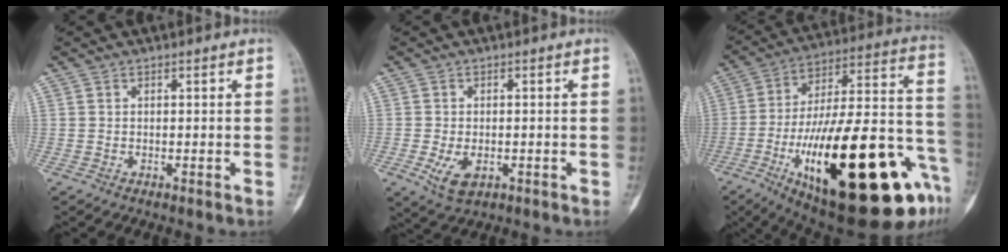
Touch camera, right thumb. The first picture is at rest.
{"total": 5.1, "force": [-1.5, 3.0, 3.9], "torque": [-0.070, -0.004, -0.018]}
{"total": 38.6, "force": [-14.5, 12.3, 33.5], "torque": [-0.462, 0.042, -0.214]}